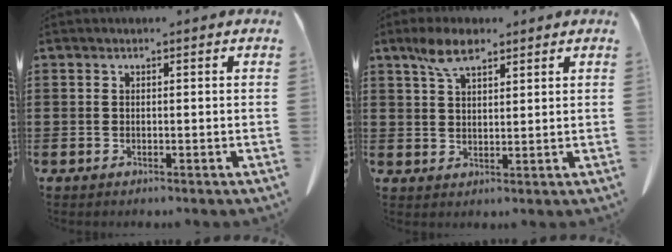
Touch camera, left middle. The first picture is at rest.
{"total": 5.6, "force": [3.6, 2.2, 3.7], "torque": [-0.083, 0.006, 0.068]}